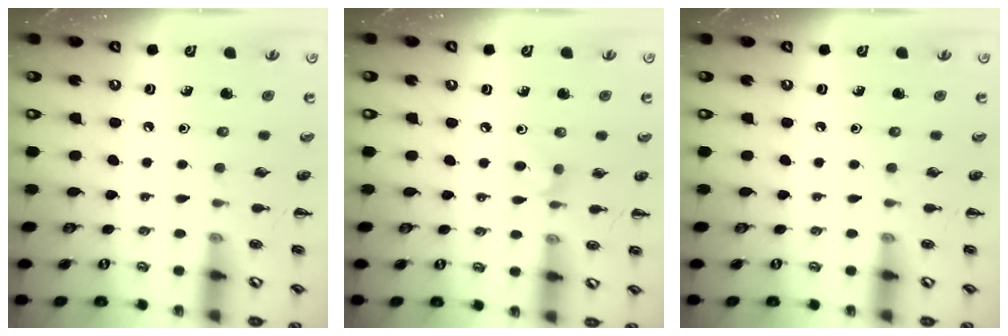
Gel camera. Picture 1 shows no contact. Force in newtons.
{"total": 5.5, "press": 5.2, "slide": 1.9}
{"total": 0.0}